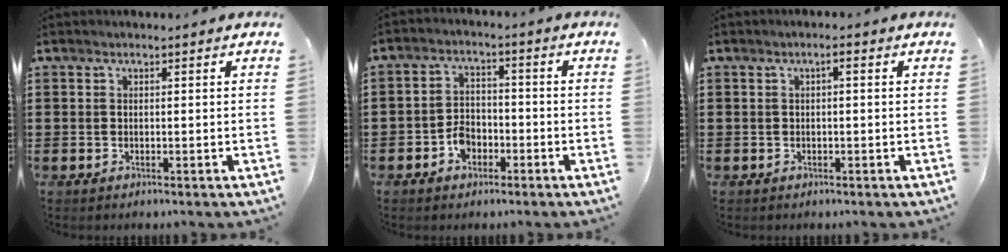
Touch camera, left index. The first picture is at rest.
{"total": 4.0, "force": [-2.2, 2.7, 1.9], "torque": [-0.037, 0.008, -0.043]}
{"total": 1.2, "force": [-0.3, 0.3, 1.2], "torque": [-0.022, 0.000, -0.006]}